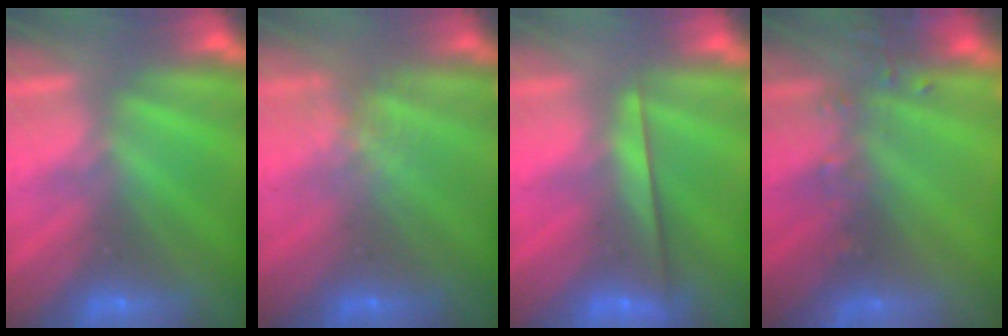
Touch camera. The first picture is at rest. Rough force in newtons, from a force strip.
{"total": 1.2}
{"total": 2.2}
{"total": 7.2}